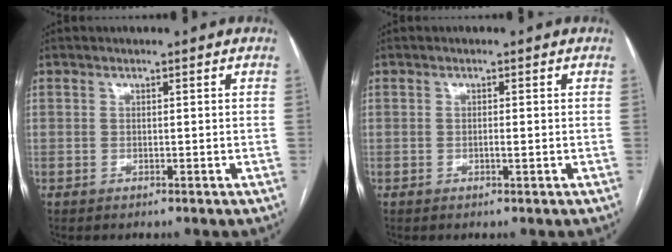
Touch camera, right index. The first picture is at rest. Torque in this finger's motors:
{"motor_torque": [-0.10, 0.00, -0.07, -0.01]}